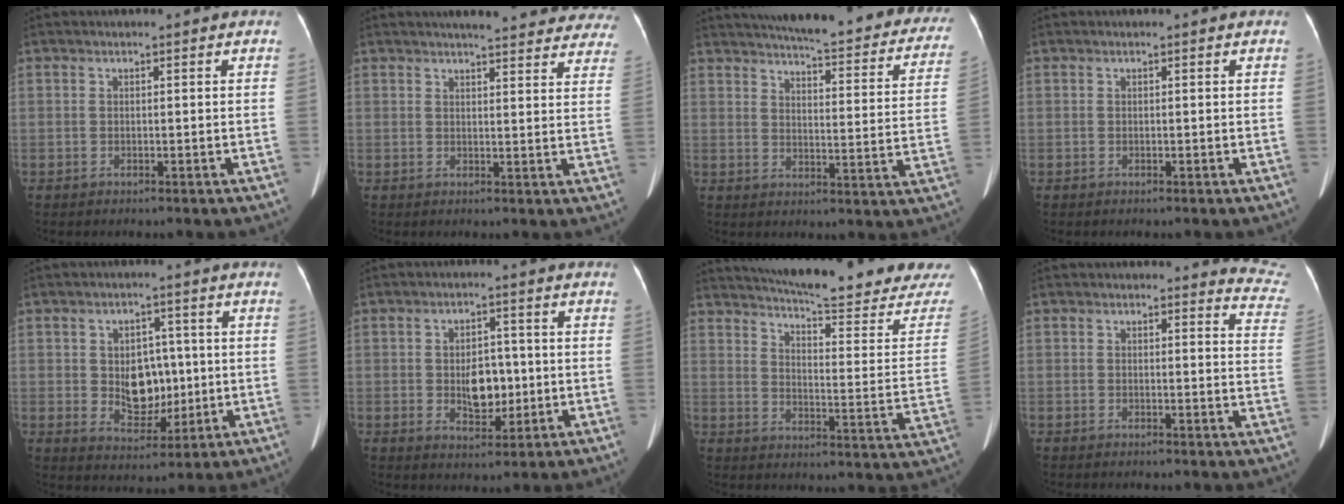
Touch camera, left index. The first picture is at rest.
{"total": 20.5, "force": [18.7, 4.1, 7.4], "torque": [-0.082, -0.027, 0.204]}
{"total": 28.0, "force": [24.4, 5.0, 12.8], "torque": [-0.172, -0.051, 0.280]}
{"total": 0.0}
{"total": 7.4, "force": [0.1, 5.1, 5.4], "torque": [-0.091, 0.007, 0.015]}
{"total": 6.0, "force": [-0.5, 3.5, 4.9], "torque": [-0.082, 0.003, 0.000]}
{"total": 25.3, "force": [23.4, 2.2, 9.4], "torque": [-0.136, -0.093, 0.283]}
{"total": 7.0, "force": [6.8, 1.9, -0.4], "torque": [0.041, -0.056, 0.030]}